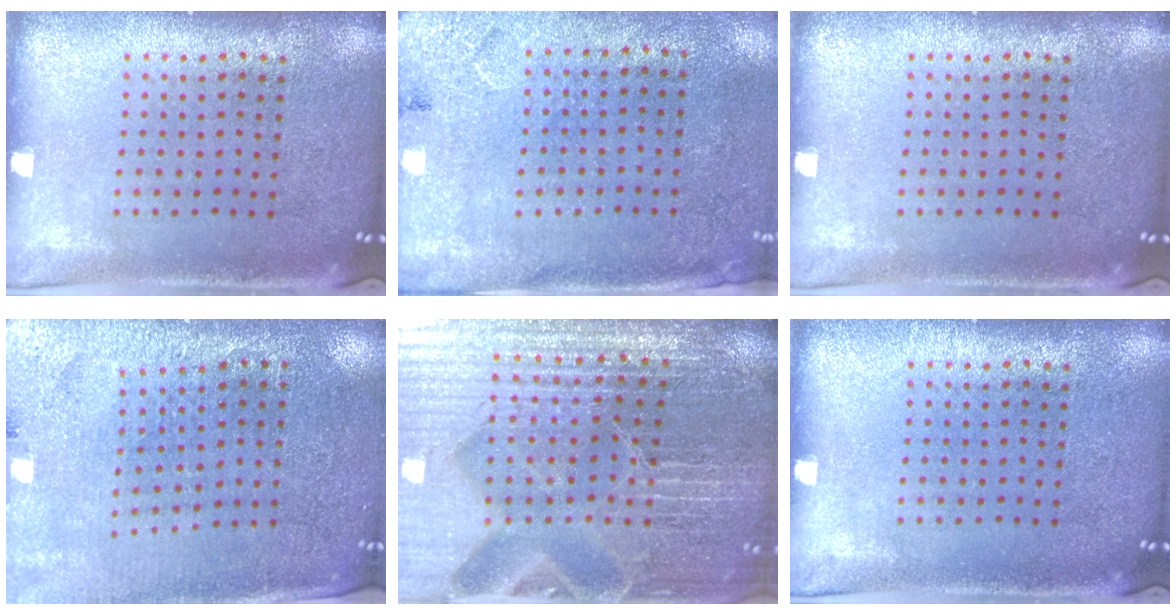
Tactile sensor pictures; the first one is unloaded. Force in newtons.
{"total": 2.7, "press": 2.2, "slide": 1.6}
{"total": 0.0}
{"total": 2.7, "press": 2.7, "slide": 0.3}
{"total": 5.1, "press": 4.9, "slide": 1.5}
{"total": 0.0}